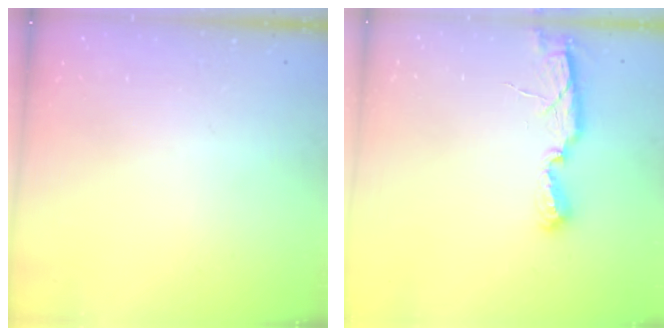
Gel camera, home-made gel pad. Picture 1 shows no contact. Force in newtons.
{"total": 6.7, "press": 6.7, "slide": 0.8}